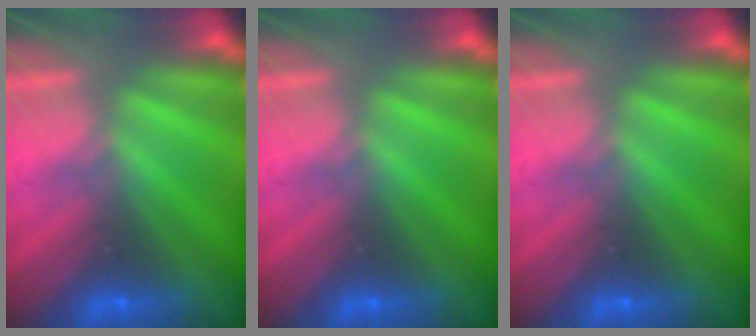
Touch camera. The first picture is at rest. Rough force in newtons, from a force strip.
{"total": 0.0}
{"total": 0.0}